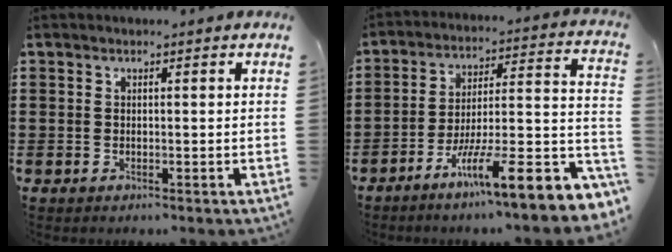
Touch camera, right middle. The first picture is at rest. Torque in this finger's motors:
{"motor_torque": [2.14, 0.00, 0.38, 0.18]}